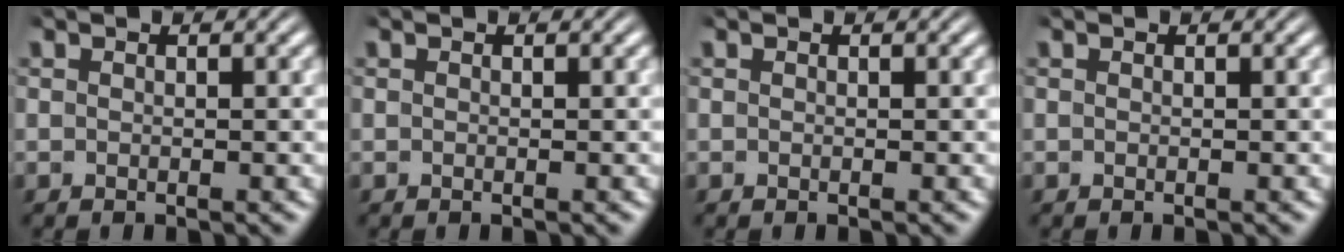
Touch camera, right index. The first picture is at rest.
{"total": 0.0}
{"total": 0.0}
{"total": 0.0}